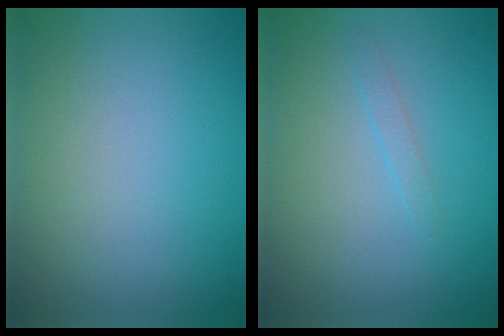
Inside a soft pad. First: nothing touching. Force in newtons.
{"total": 0.8, "press": 0.8, "slide": 0.1}